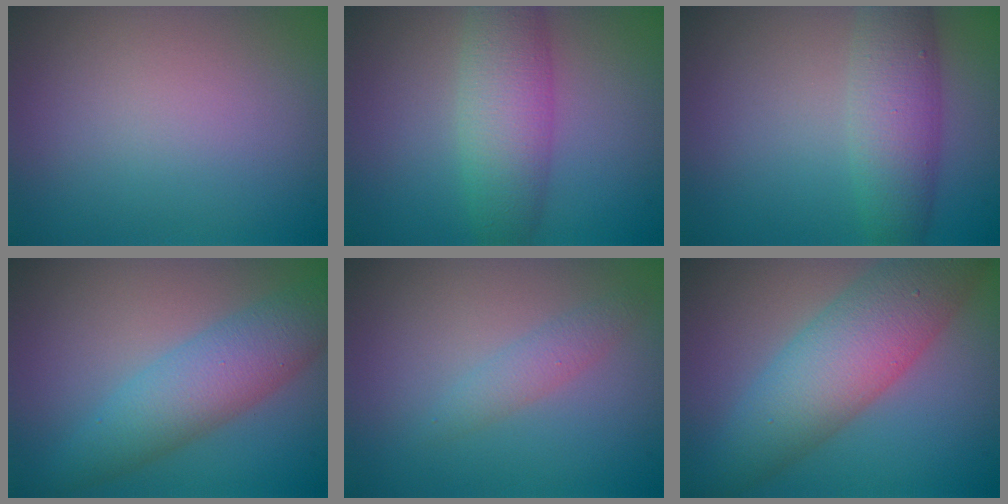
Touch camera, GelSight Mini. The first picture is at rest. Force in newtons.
{"total": 5.3, "press": 5.3, "slide": 0.0}
{"total": 4.9, "press": 4.9, "slide": 0.1}
{"total": 5.3, "press": 5.3, "slide": 0.1}
{"total": 1.6, "press": 1.6, "slide": 0.0}
{"total": 8.0, "press": 8.0, "slide": 0.0}